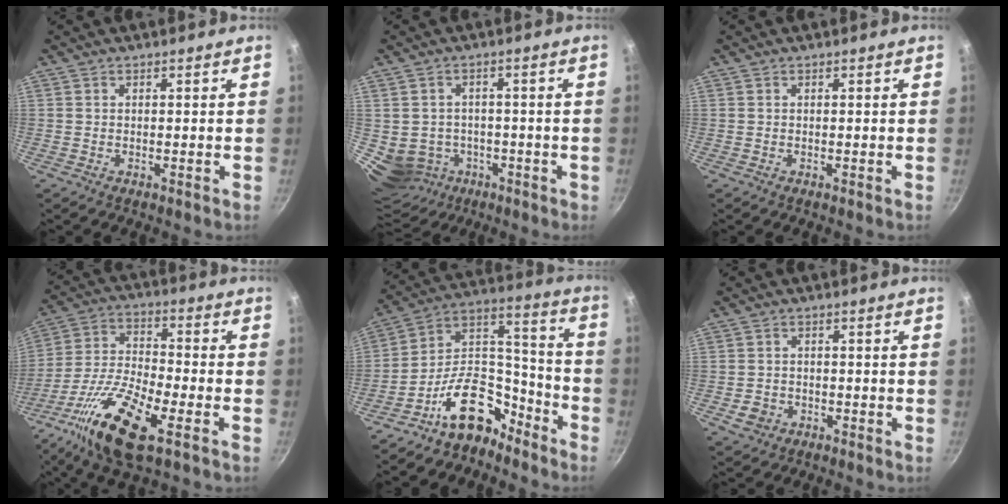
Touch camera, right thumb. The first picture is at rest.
{"total": 11.4, "force": [-3.2, 10.0, 4.4], "torque": [-0.059, 0.034, -0.024]}
{"total": 0.0}
{"total": 16.9, "force": [-8.0, 5.1, 13.9], "torque": [-0.270, 0.022, -0.162]}
{"total": 15.2, "force": [-10.4, 8.0, 7.6], "torque": [-0.093, 0.119, -0.180]}
{"total": 3.1, "force": [-1.3, 2.5, 1.3], "torque": [-0.024, 0.012, -0.017]}